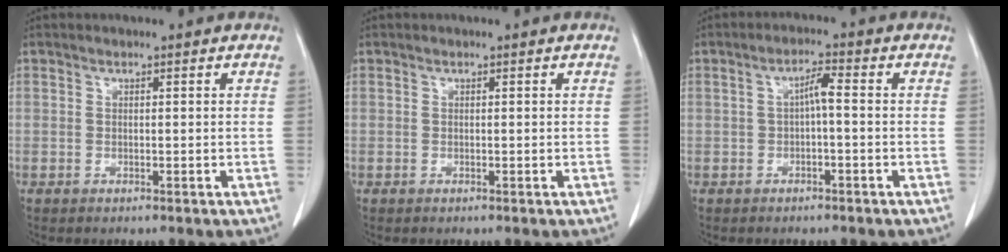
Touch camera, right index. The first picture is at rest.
{"total": 0.0}
{"total": 2.8, "force": [-0.2, 0.3, 2.7], "torque": [-0.051, 0.011, -0.001]}